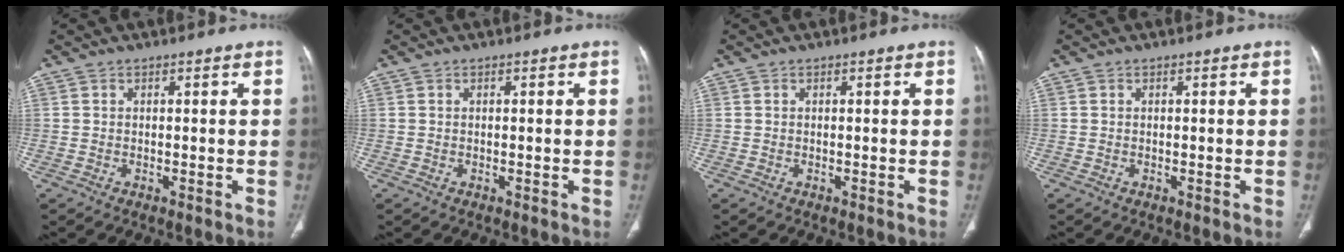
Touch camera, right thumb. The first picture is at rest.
{"total": 0.0}
{"total": 0.0}
{"total": 0.0}